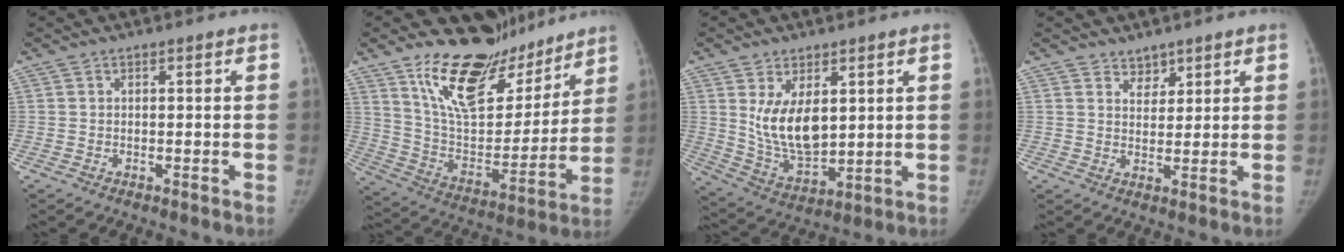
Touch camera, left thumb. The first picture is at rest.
{"total": 22.1, "force": [16.7, 10.1, 10.5], "torque": [-0.116, -0.100, 0.284]}
{"total": 11.5, "force": [3.1, 6.6, 9.0], "torque": [-0.135, -0.029, 0.076]}
{"total": 3.2, "force": [2.5, 1.9, 0.3], "torque": [0.019, -0.019, 0.039]}